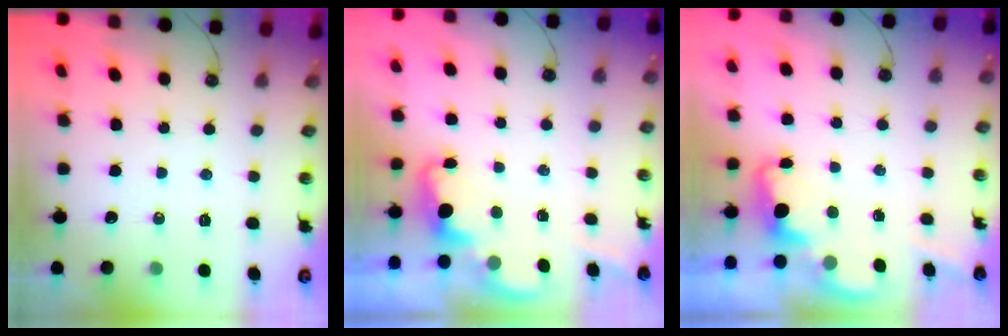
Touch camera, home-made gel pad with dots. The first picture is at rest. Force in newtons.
{"total": 2.0, "press": 1.9, "slide": 0.6}
{"total": 2.1, "press": 2.0, "slide": 0.6}